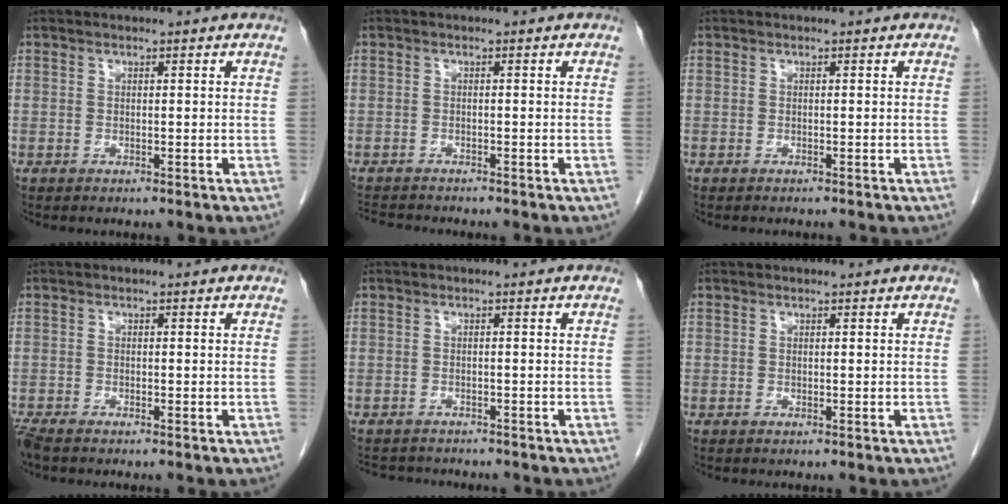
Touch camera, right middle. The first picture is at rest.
{"total": 4.0, "force": [-3.9, 0.3, 0.8], "torque": [-0.014, -0.015, -0.063]}
{"total": 2.3, "force": [-2.1, 0.4, 0.9], "torque": [-0.015, -0.003, -0.023]}
{"total": 2.3, "force": [-1.9, 0.5, 1.0], "torque": [-0.026, -0.008, -0.038]}
{"total": 5.5, "force": [-5.2, 1.4, 1.1], "torque": [-0.018, -0.005, -0.072]}
{"total": 0.0}